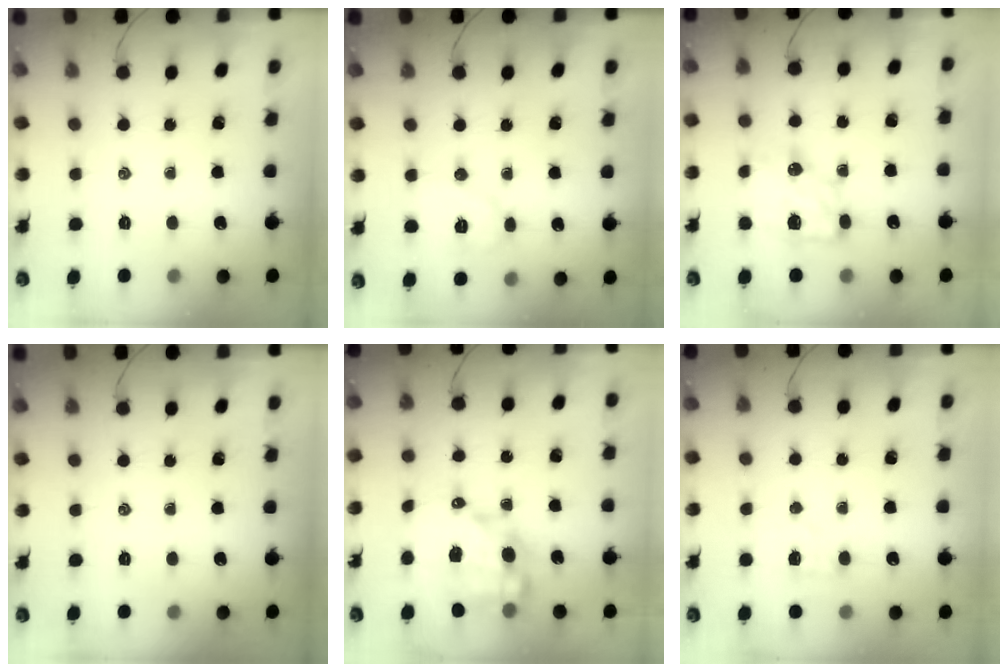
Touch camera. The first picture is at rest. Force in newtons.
{"total": 8.1, "press": 8.1, "slide": 0.4}
{"total": 8.0, "press": 8.0, "slide": 1.0}
{"total": 0.0}
{"total": 11.0, "press": 10.7, "slide": 2.7}
{"total": 3.8, "press": 3.6, "slide": 1.3}